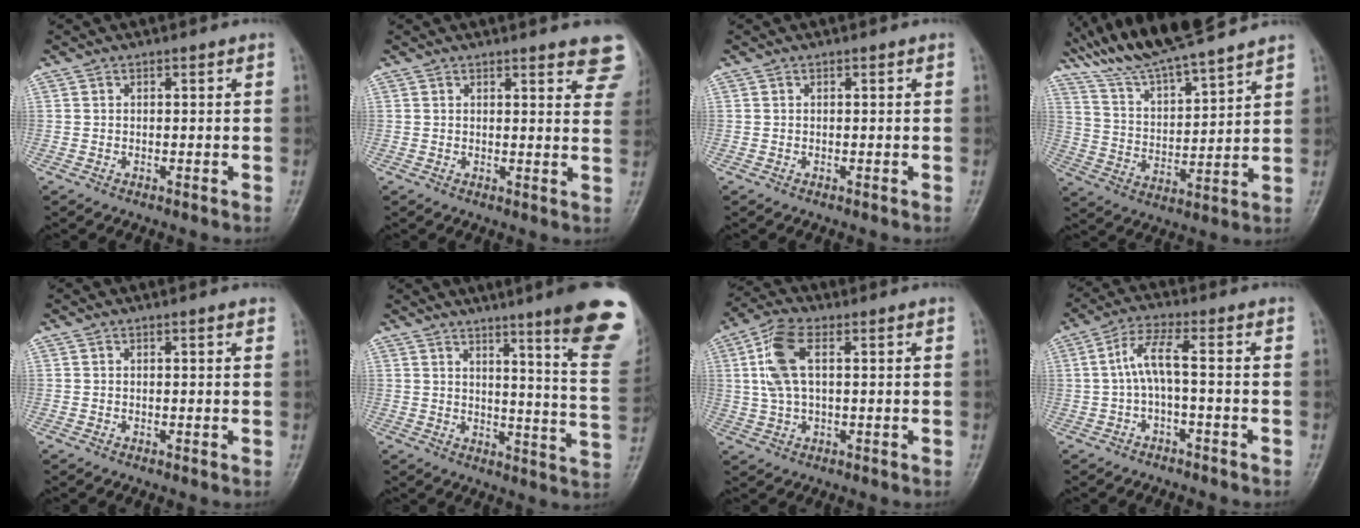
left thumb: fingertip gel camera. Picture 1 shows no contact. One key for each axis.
{"total": 9.6, "fx": 7.1, "fy": 2.6, "fz": 5.9, "tx": -0.039, "ty": -0.028, "tz": 0.065}
{"total": 0.0}
{"total": 16.6, "fx": 14.4, "fy": 2.0, "fz": 7.9, "tx": -0.129, "ty": -0.051, "tz": 0.267}
{"total": 1.0, "fx": 0.7, "fy": 0.2, "fz": 0.8, "tx": -0.010, "ty": 0.000, "tz": 0.005}
{"total": 19.5, "fx": 12.3, "fy": 1.3, "fz": 15.1, "tx": -0.168, "ty": -0.076, "tz": 0.149}
{"total": 8.3, "fx": 1.9, "fy": 3.8, "fz": 7.1, "tx": -0.161, "ty": 0.018, "tz": 0.036}
{"total": 5.4, "fx": -0.8, "fy": 0.9, "fz": 5.3, "tx": -0.120, "ty": 0.034, "tz": -0.017}